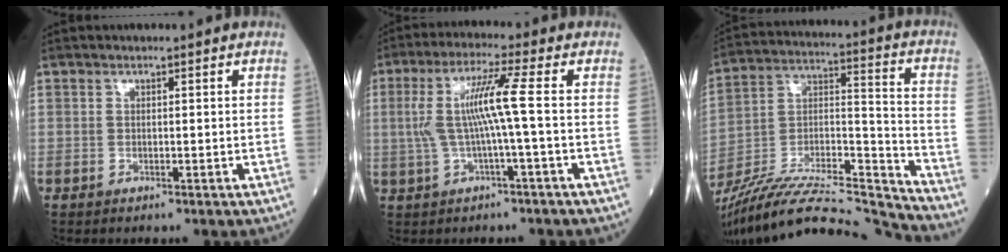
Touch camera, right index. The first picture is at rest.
{"total": 7.8, "force": [0.1, -0.8, 7.8], "torque": [-0.161, 0.015, 0.002]}
{"total": 26.3, "force": [-24.8, 0.8, 8.9], "torque": [-0.157, 0.001, -0.404]}